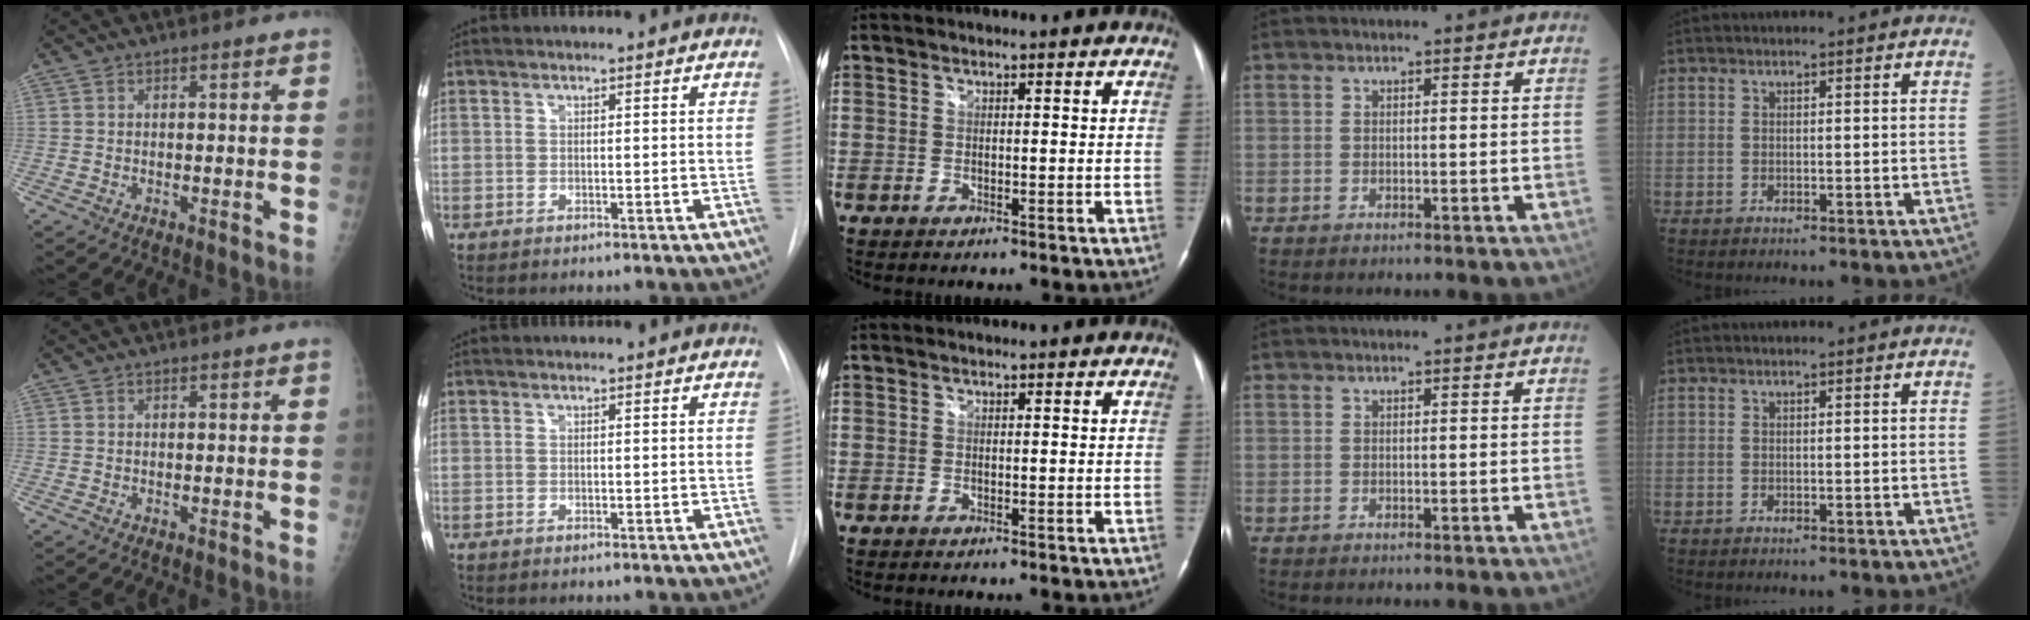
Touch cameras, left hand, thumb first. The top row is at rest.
{}